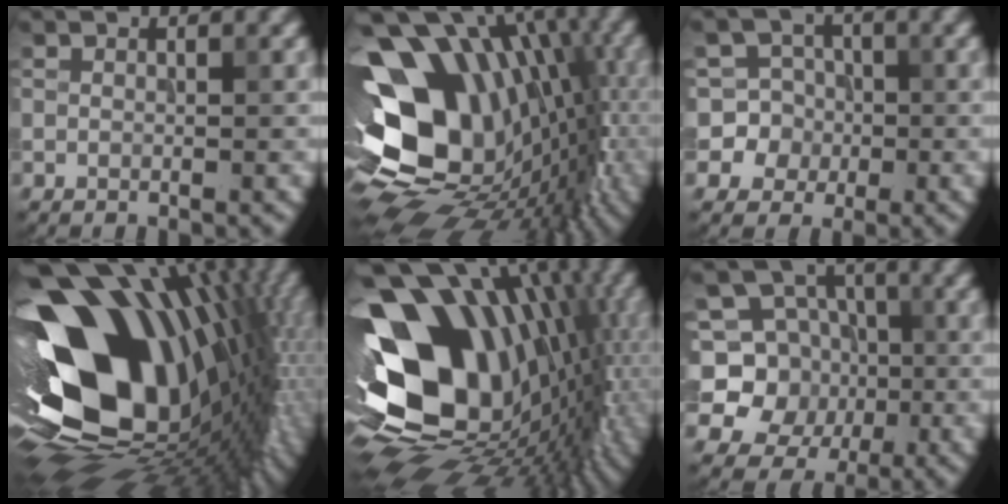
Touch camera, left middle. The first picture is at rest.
{"total": 16.5, "force": [0.0, 10.9, 12.3], "torque": [-0.199, 0.024, 0.003]}
{"total": 7.3, "force": [-0.4, 7.2, 1.6], "torque": [-0.029, 0.031, -0.025]}
{"total": 18.7, "force": [1.6, 11.5, 14.6], "torque": [-0.261, -0.027, 0.035]}
{"total": 17.7, "force": [1.4, 12.1, 12.9], "torque": [-0.231, 0.021, 0.018]}
{"total": 8.3, "force": [-0.2, 7.6, 3.3], "torque": [-0.052, 0.018, -0.034]}